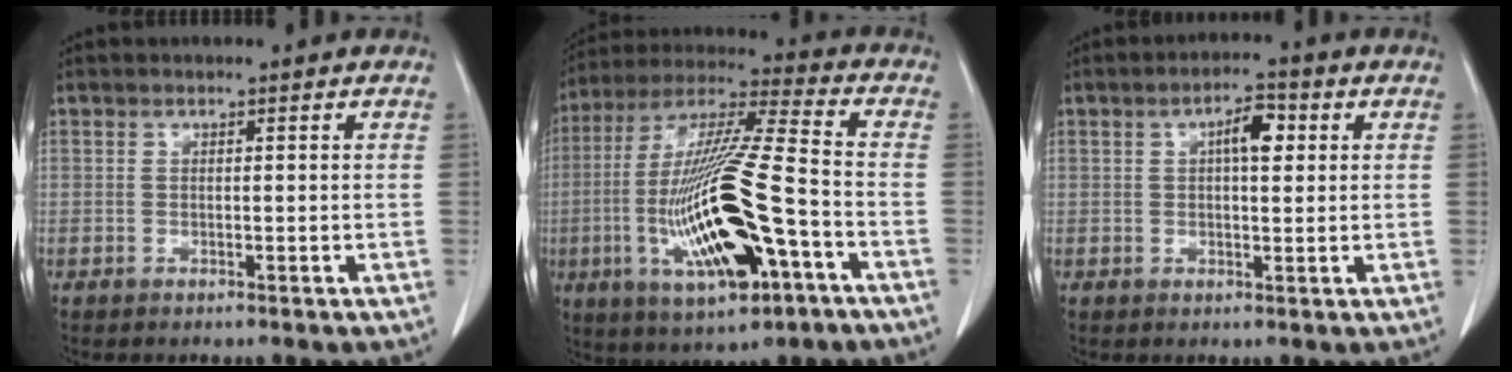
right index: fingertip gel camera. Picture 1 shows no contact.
{"total": 21.6, "force": [-6.2, 3.7, 20.3], "torque": [-0.427, -0.021, -0.104]}
{"total": 4.5, "force": [1.3, 1.5, 4.0], "torque": [-0.068, 0.011, 0.018]}